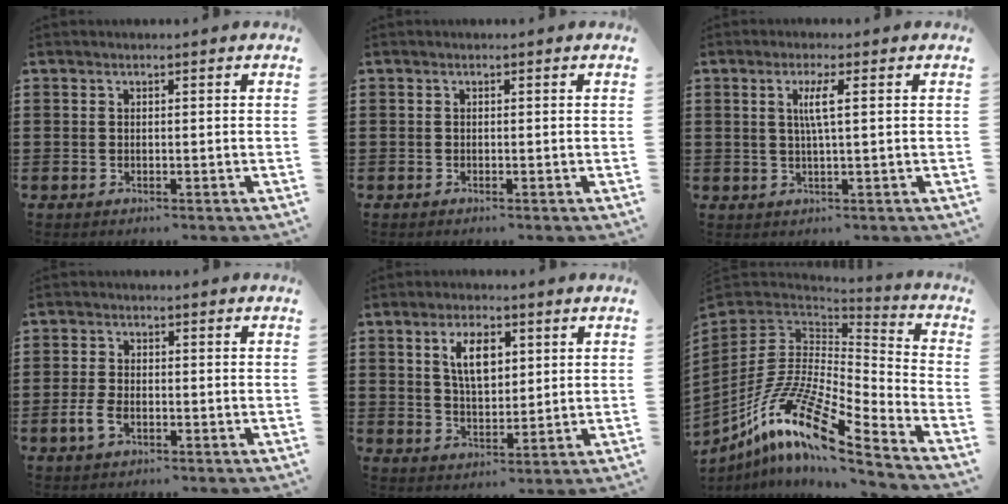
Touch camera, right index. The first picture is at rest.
{"total": 0.0}
{"total": 3.4, "force": [0.5, -0.1, 3.3], "torque": [-0.074, -0.005, 0.002]}
{"total": 3.0, "force": [-1.4, 1.6, 2.1], "torque": [-0.052, -0.003, -0.029]}
{"total": 6.0, "force": [2.1, 3.0, 4.8], "torque": [-0.088, 0.005, 0.031]}
{"total": 15.9, "force": [-10.0, 4.2, 11.6], "torque": [-0.252, 0.005, -0.198]}